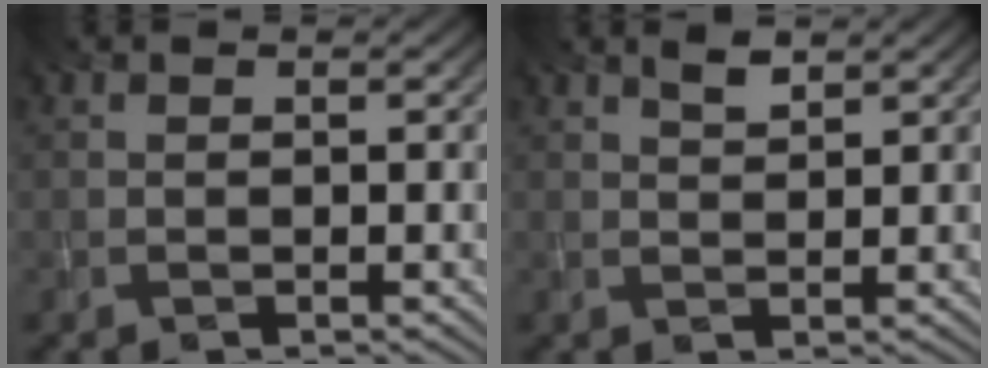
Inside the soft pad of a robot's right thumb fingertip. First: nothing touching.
{"total": 1.7, "force": [1.3, 0.5, 1.0], "torque": [-0.024, 0.001, 0.025]}